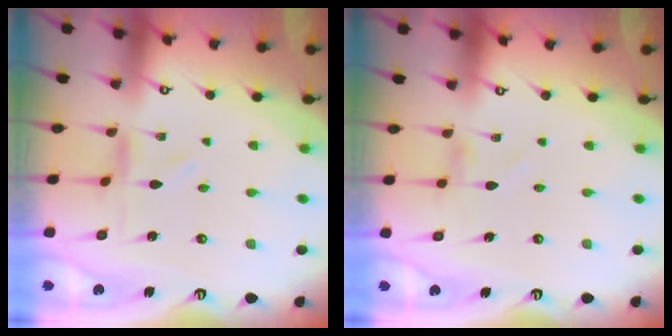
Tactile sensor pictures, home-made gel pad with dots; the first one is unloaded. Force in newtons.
{"total": 0.7, "press": 0.7, "slide": 0.1}